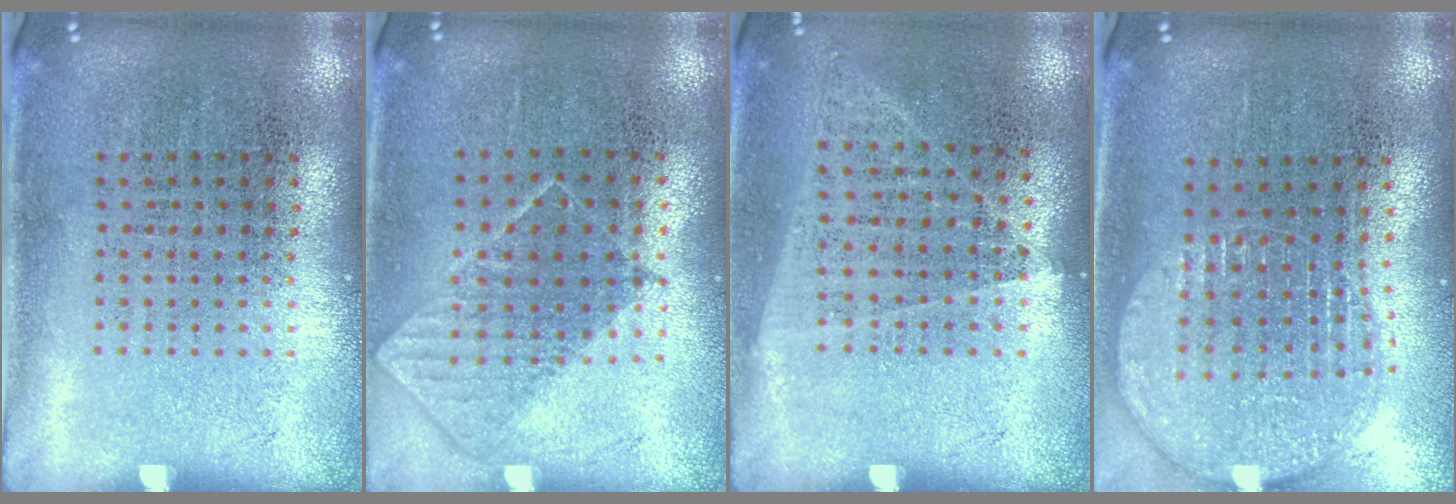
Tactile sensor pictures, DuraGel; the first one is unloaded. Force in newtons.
{"total": 0.8, "press": 0.7, "slide": 0.3}
{"total": 1.0, "press": 1.0, "slide": 0.3}
{"total": 1.6, "press": 1.4, "slide": 0.8}